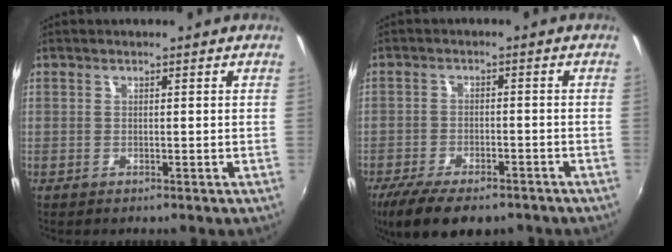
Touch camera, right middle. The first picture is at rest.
{"total": 12.7, "force": [-9.3, 4.6, 7.4], "torque": [-0.159, -0.036, -0.148]}